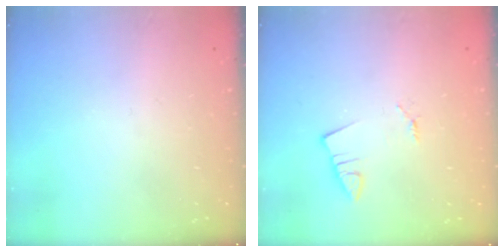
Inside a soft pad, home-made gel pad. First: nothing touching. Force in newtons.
{"total": 1.3, "press": 1.2, "slide": 0.1}